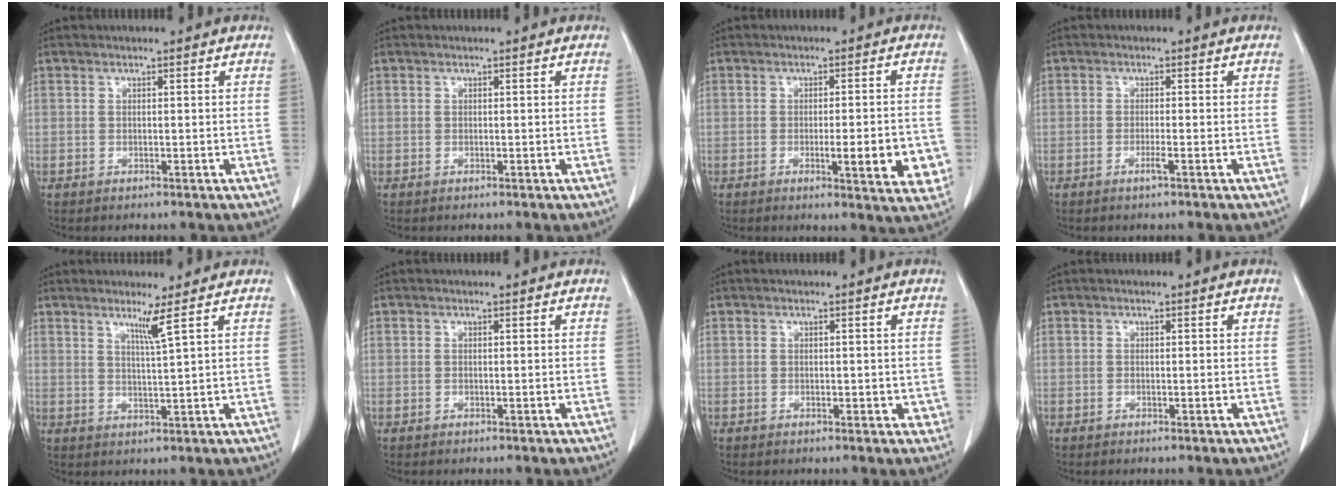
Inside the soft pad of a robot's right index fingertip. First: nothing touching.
{"total": 0.0}
{"total": 8.6, "force": [-2.3, 1.6, 8.2], "torque": [-0.093, -0.008, -0.026]}
{"total": 1.6, "force": [-0.8, -0.2, 1.3], "torque": [-0.028, -0.003, -0.016]}
{"total": 3.1, "force": [1.9, -1.3, 2.1], "torque": [-0.039, -0.017, 0.039]}
{"total": 0.0}
{"total": 2.1, "force": [-0.2, 1.1, 1.7], "torque": [-0.016, -0.001, -0.001]}
{"total": 0.5, "force": [-0.1, 0.1, 0.5], "torque": [-0.011, -0.002, 0.000]}